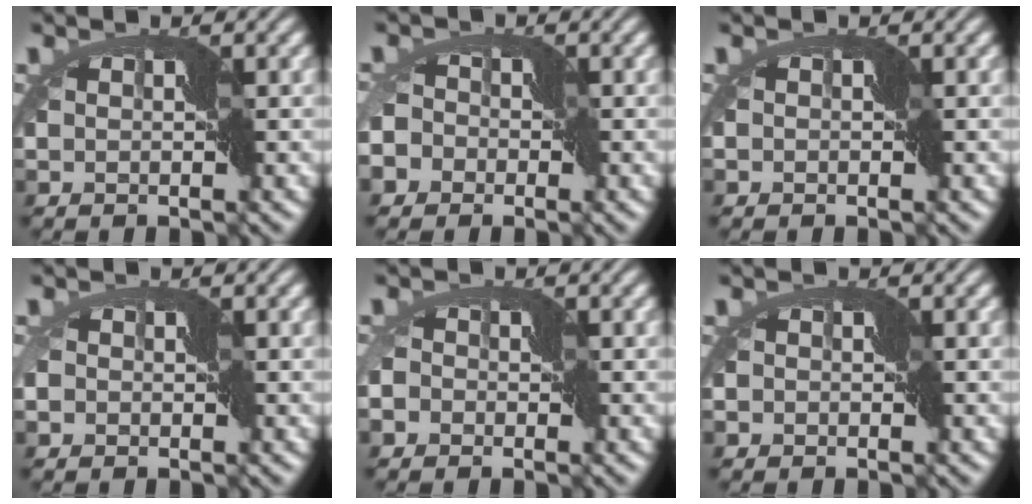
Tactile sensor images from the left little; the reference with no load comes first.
{"total": 7.0, "force": [-4.0, 5.2, 2.4], "torque": [-0.036, -0.012, -0.079]}
{"total": 0.8, "force": [-0.4, 0.6, 0.3], "torque": [0.000, 0.000, -0.006]}
{"total": 1.7, "force": [-0.7, 1.3, 0.7], "torque": [-0.014, -0.002, -0.008]}
{"total": 3.9, "force": [-2.0, 3.0, 1.3], "torque": [-0.011, 0.003, -0.045]}
{"total": 1.7, "force": [-0.9, 1.4, 0.5], "torque": [-0.005, 0.002, -0.012]}